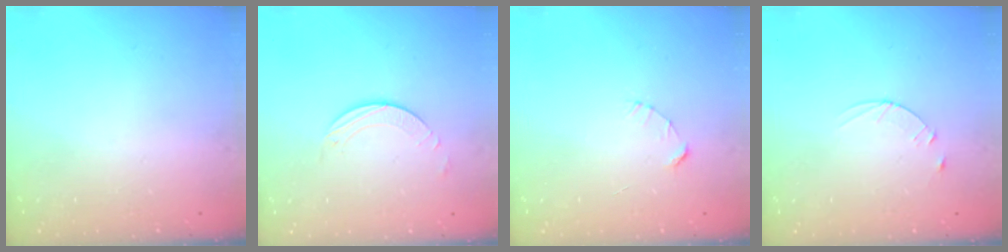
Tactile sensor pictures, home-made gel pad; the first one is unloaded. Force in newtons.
{"total": 2.5, "press": 2.5, "slide": 0.2}
{"total": 2.4, "press": 2.4, "slide": 0.2}
{"total": 3.6, "press": 3.6, "slide": 0.5}